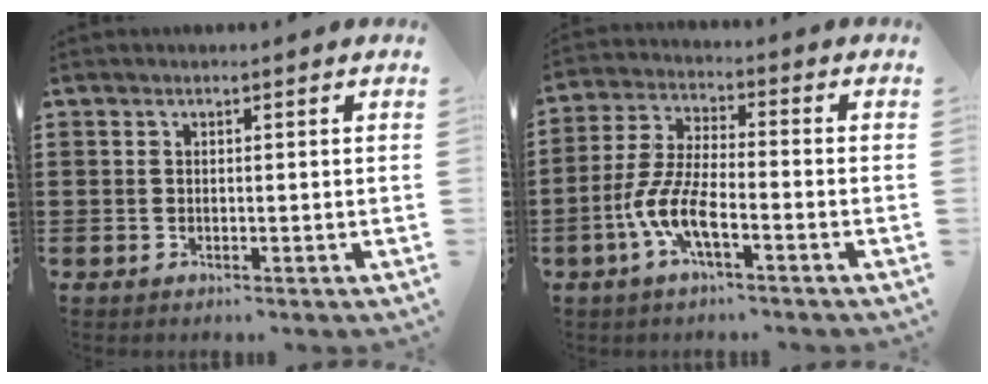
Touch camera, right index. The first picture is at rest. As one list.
[{"total": 7.7, "force": [-3.7, 1.9, 6.4], "torque": [-0.163, -0.018, -0.077]}]